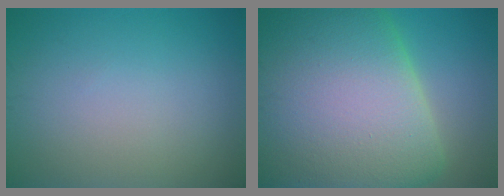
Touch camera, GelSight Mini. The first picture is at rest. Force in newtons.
{"total": 20.8, "press": 20.8, "slide": 1.0}